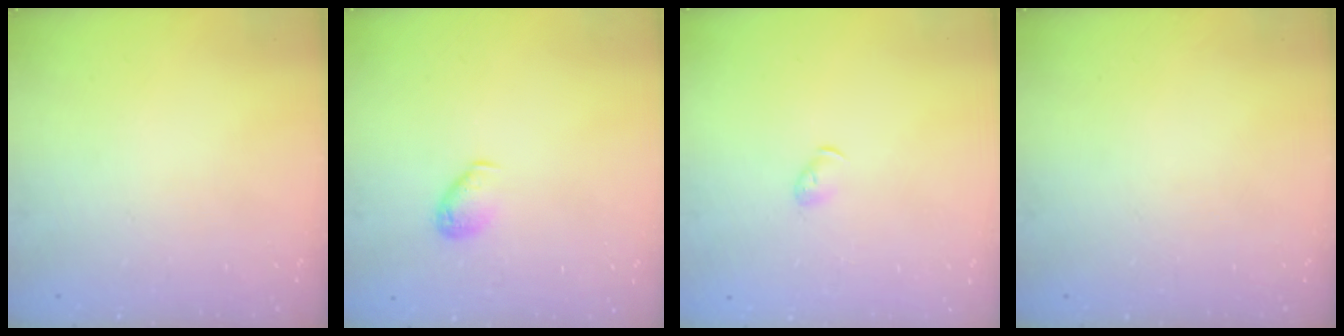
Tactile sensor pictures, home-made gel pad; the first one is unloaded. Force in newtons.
{"total": 5.8, "press": 5.7, "slide": 0.6}
{"total": 3.9, "press": 3.8, "slide": 1.0}
{"total": 0.0}